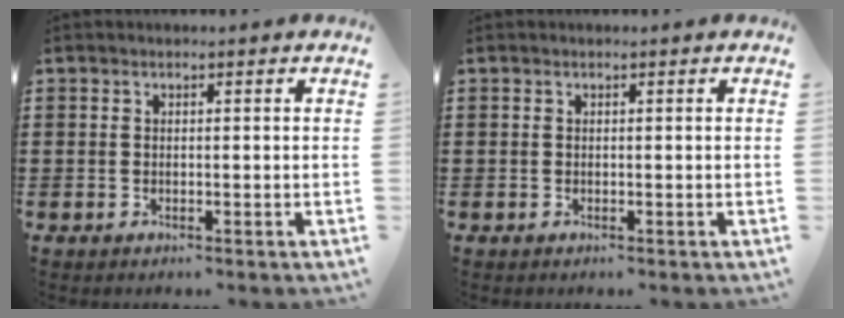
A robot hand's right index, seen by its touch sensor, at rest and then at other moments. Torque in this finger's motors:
{"motor_torque": [0.63, 0.75, 0.00, 0.01]}